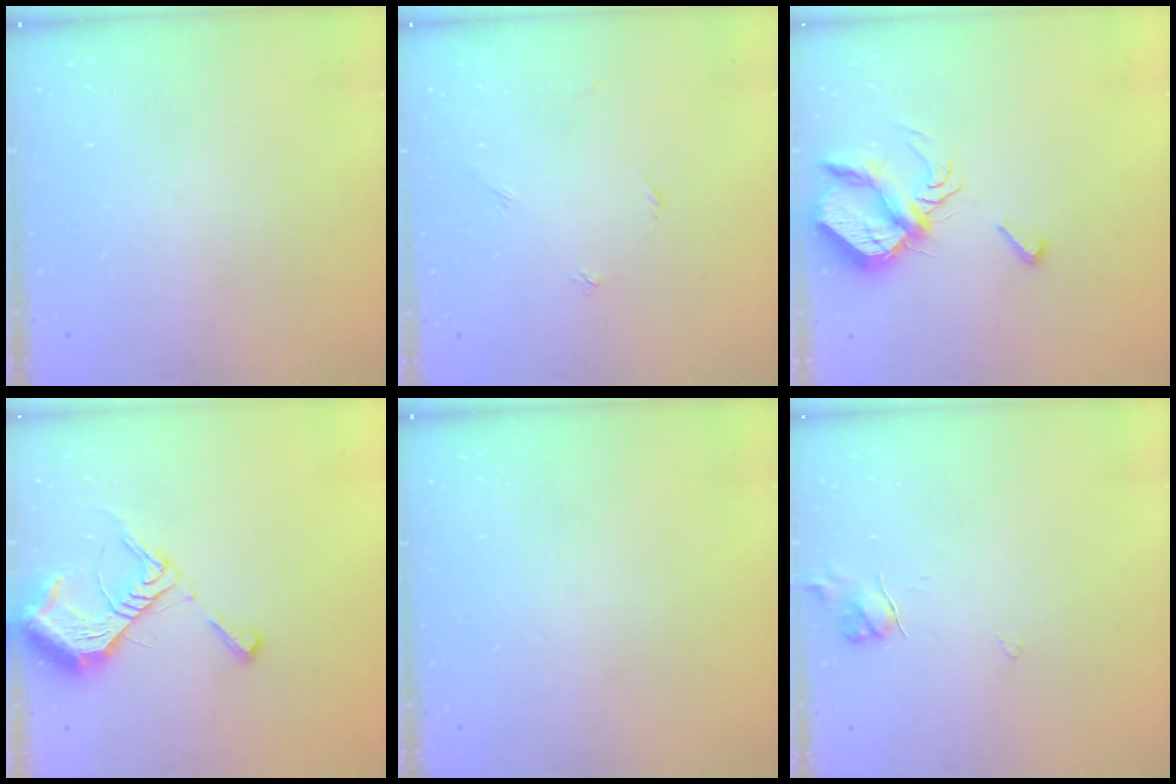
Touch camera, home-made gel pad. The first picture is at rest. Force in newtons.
{"total": 1.8, "press": 1.8, "slide": 0.2}
{"total": 8.6, "press": 8.6, "slide": 0.7}
{"total": 10.2, "press": 10.2, "slide": 1.1}
{"total": 0.0}
{"total": 4.6, "press": 4.6, "slide": 0.5}